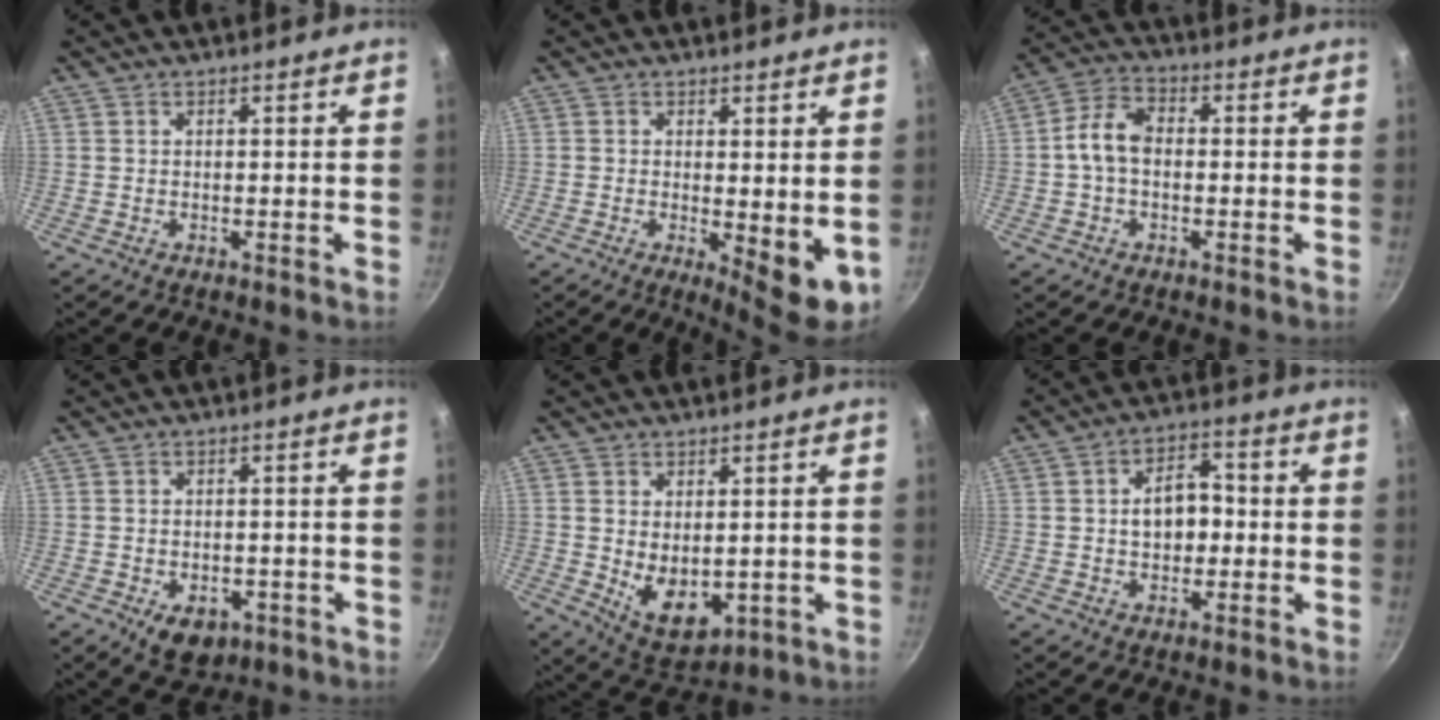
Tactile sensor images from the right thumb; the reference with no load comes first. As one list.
[{"total": 7.1, "force": [-0.3, 2.7, 6.6], "torque": [-0.085, -0.016, 0.001]}, {"total": 6.8, "force": [-0.4, 4.6, 5.1], "torque": [-0.091, 0.027, -0.020]}, {"total": 6.8, "force": [-2.7, 4.5, 4.3], "torque": [-0.040, 0.008, -0.024]}, {"total": 9.0, "force": [-0.3, 5.9, 6.8], "torque": [-0.092, -0.020, 0.018]}, {"total": 7.9, "force": [-0.2, 5.5, 5.8], "torque": [-0.058, 0.017, -0.007]}]